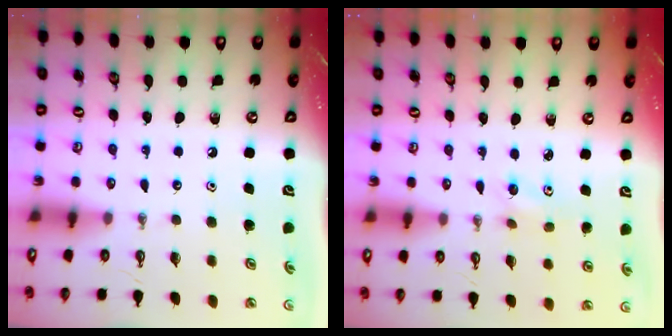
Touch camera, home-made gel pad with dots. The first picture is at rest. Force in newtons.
{"total": 6.2, "press": 5.5, "slide": 2.9}